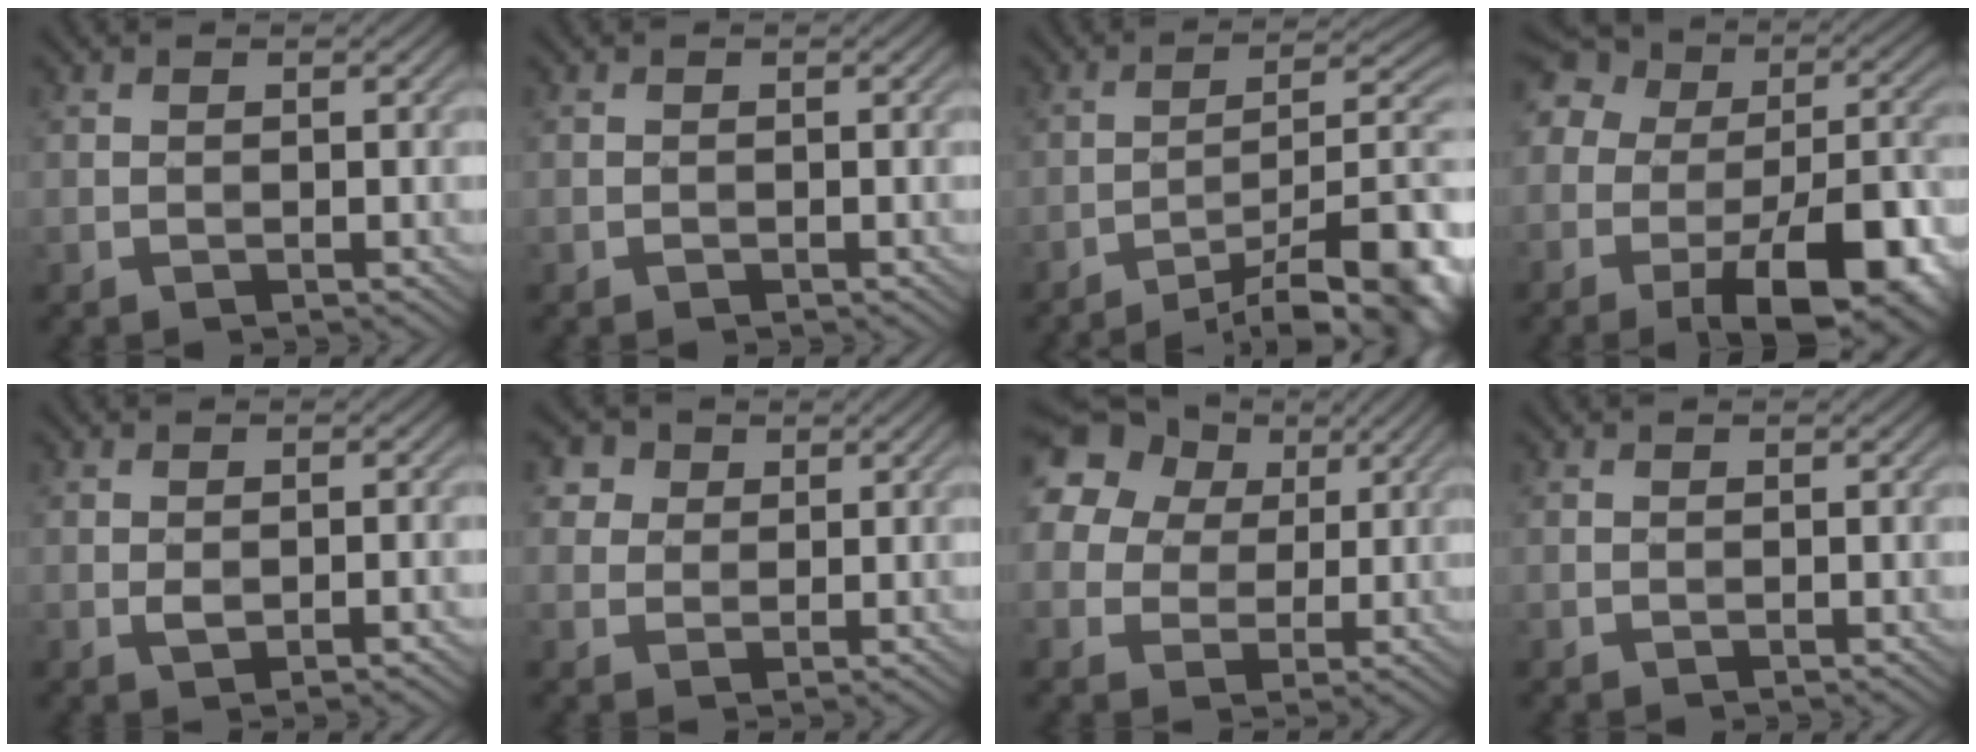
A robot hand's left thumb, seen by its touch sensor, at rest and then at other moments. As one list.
[{"total": 0.0}, {"total": 14.3, "force": [-9.3, 3.6, 10.3], "torque": [-0.143, 0.011, -0.139]}, {"total": 17.6, "force": [-7.5, 11.0, 11.5], "torque": [-0.171, -0.010, -0.115]}, {"total": 2.5, "force": [-0.9, 1.1, 2.1], "torque": [-0.038, -0.002, -0.016]}, {"total": 4.4, "force": [2.4, 3.3, 1.6], "torque": [-0.054, -0.002, 0.051]}, {"total": 18.0, "force": [7.7, 14.1, 8.1], "torque": [-0.228, 0.042, 0.130]}, {"total": 0.0}]